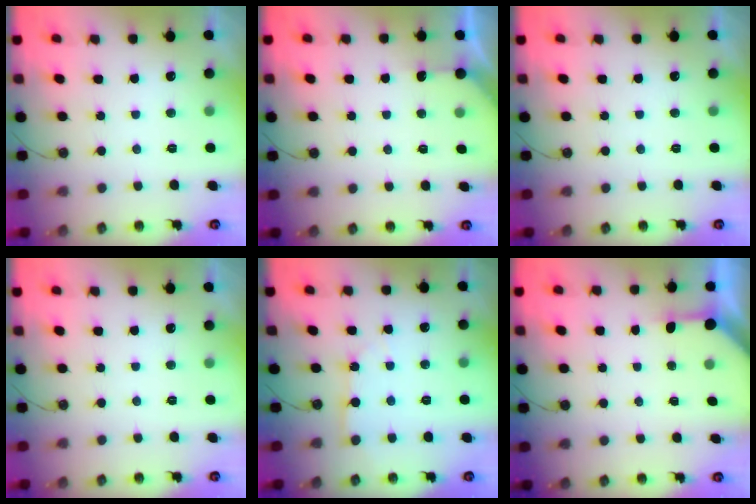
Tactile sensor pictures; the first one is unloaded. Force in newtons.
{"total": 2.3, "press": 2.3, "slide": 0.3}
{"total": 0.0}
{"total": 0.0}
{"total": 3.3, "press": 3.3, "slide": 0.5}
{"total": 2.7, "press": 2.6, "slide": 0.3}